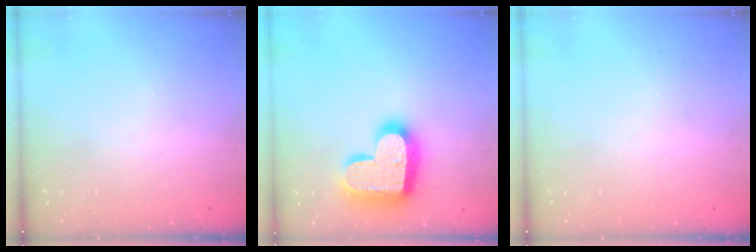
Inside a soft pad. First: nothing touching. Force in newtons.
{"total": 21.4, "press": 21.4, "slide": 1.3}
{"total": 0.0}